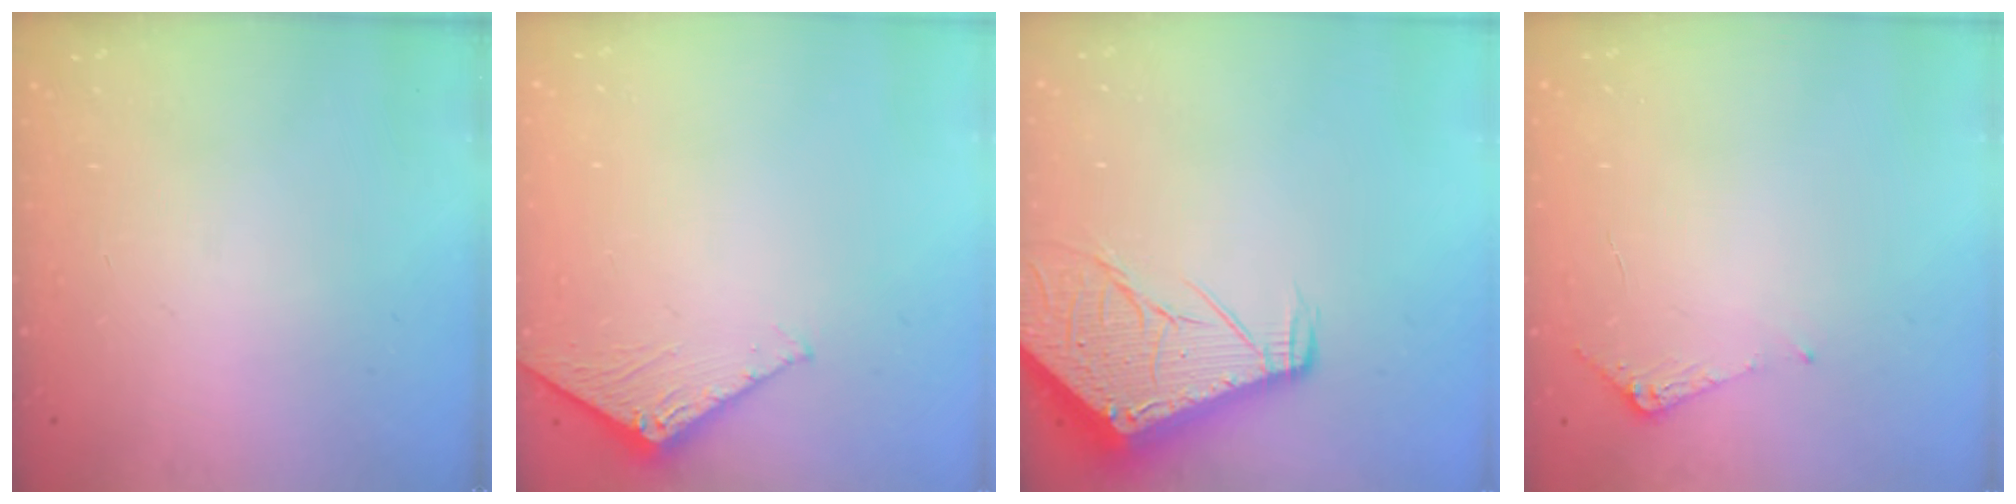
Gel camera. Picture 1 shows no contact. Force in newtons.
{"total": 2.4, "press": 2.4, "slide": 0.2}
{"total": 10.4, "press": 10.3, "slide": 1.3}
{"total": 5.7, "press": 5.6, "slide": 0.5}